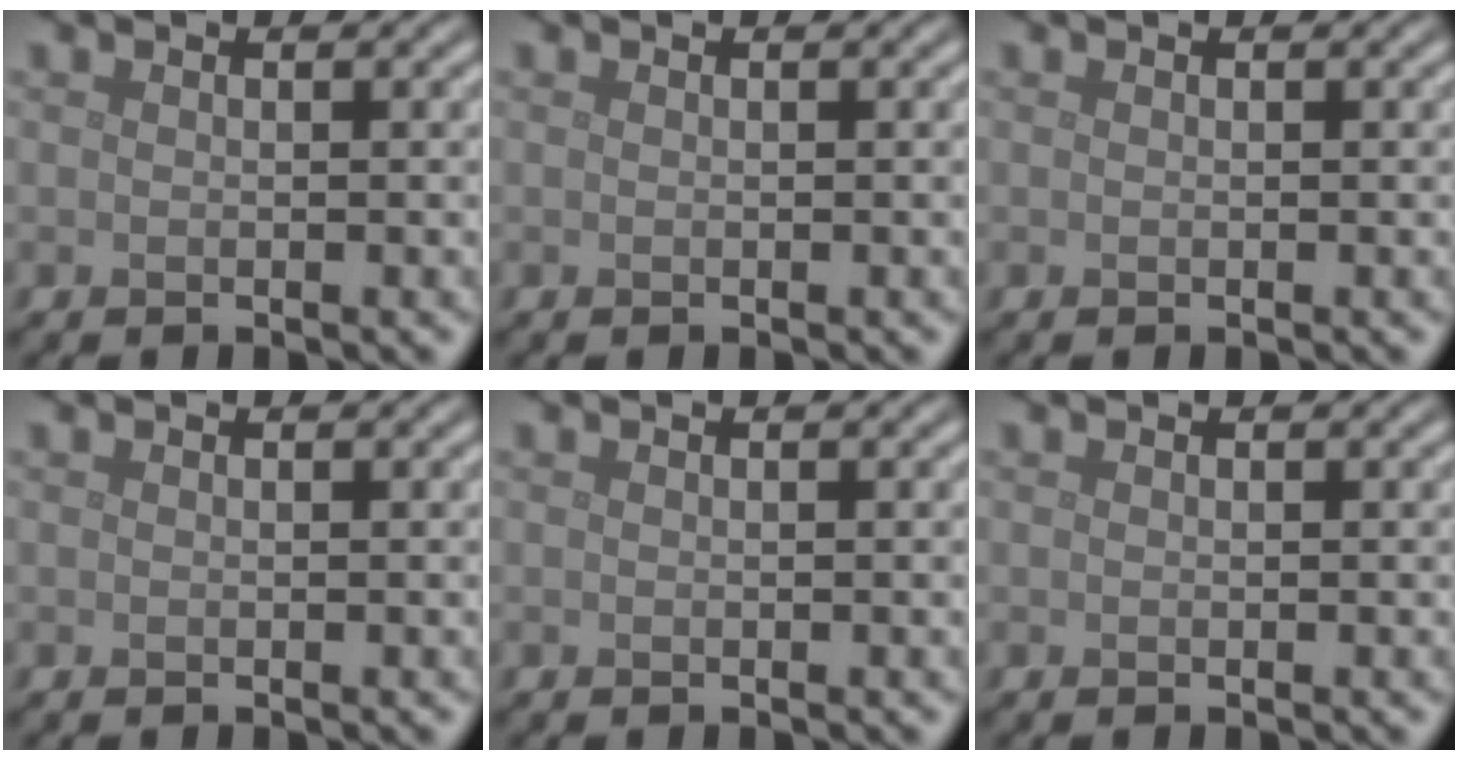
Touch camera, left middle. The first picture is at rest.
{"total": 0.0}
{"total": 0.0}
{"total": 0.0}
{"total": 0.0}
{"total": 0.0}